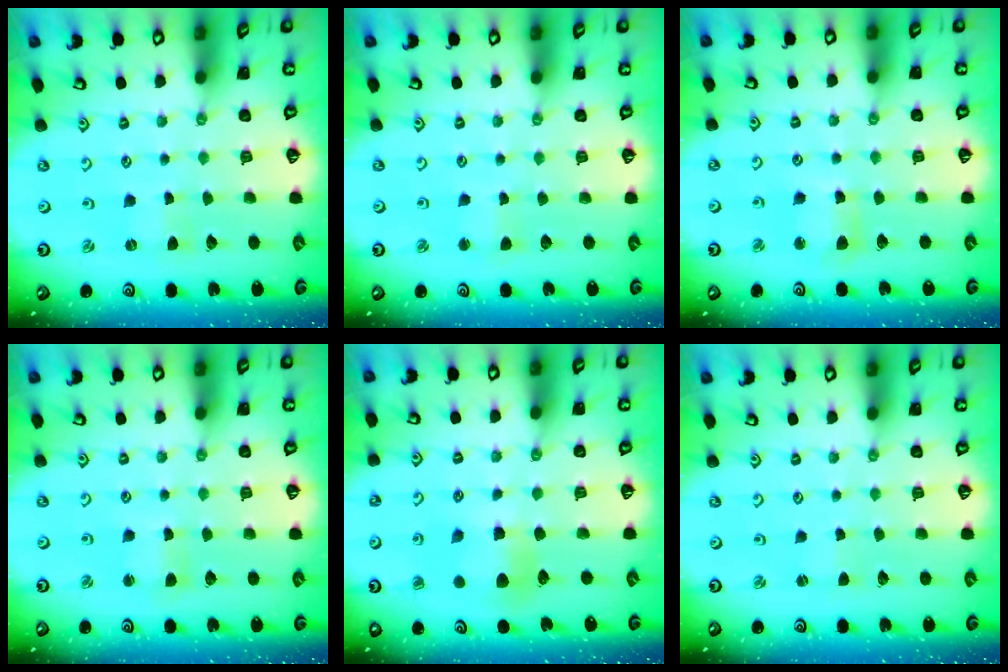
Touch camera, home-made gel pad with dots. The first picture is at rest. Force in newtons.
{"total": 2.1, "press": 2.1, "slide": 0.5}
{"total": 7.3, "press": 7.3, "slide": 1.1}
{"total": 2.2, "press": 2.2, "slide": 0.3}
{"total": 6.4, "press": 6.4, "slide": 0.5}
{"total": 0.0}